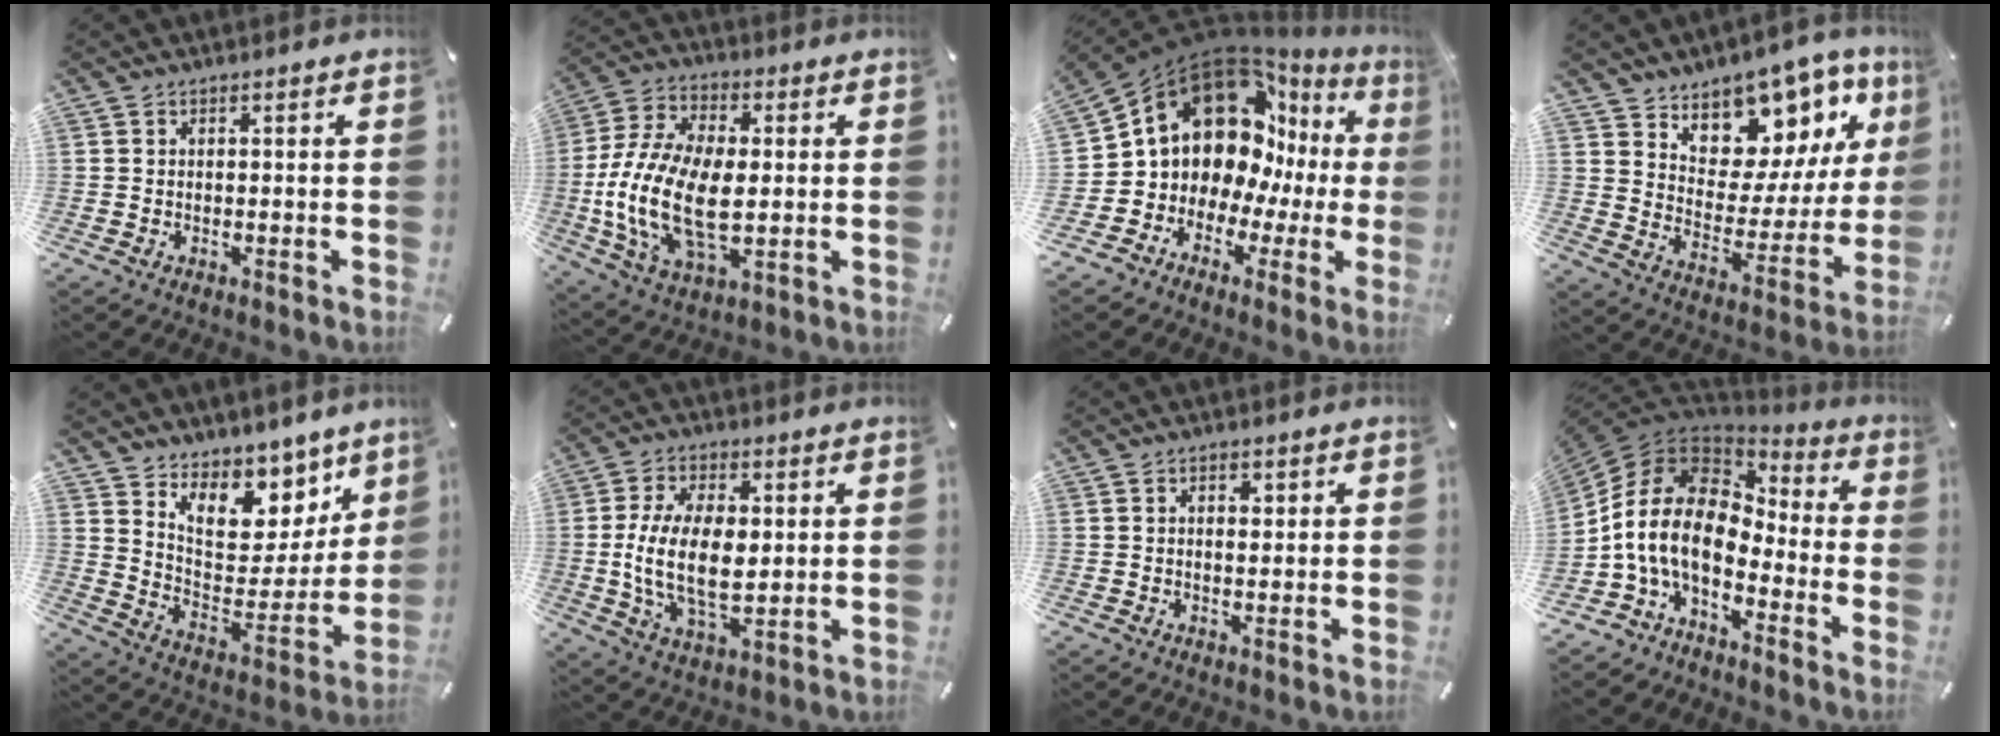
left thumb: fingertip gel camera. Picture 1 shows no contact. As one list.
[{"total": 18.7, "force": [-1.6, 10.9, 15.1], "torque": [-0.335, -0.007, -0.029]}, {"total": 15.5, "force": [6.5, 11.8, 7.7], "torque": [-0.132, -0.073, 0.115]}, {"total": 11.7, "force": [8.3, 7.7, 2.7], "torque": [-0.034, -0.091, 0.146]}, {"total": 12.9, "force": [9.9, 7.6, 3.3], "torque": [-0.046, -0.100, 0.180]}, {"total": 13.8, "force": [0.9, 7.8, 11.4], "torque": [-0.240, -0.002, 0.014]}, {"total": 2.2, "force": [0.3, 1.5, 1.6], "torque": [-0.019, 0.001, 0.000]}, {"total": 13.6, "force": [-3.5, 8.5, 10.0], "torque": [-0.228, 0.008, -0.074]}]